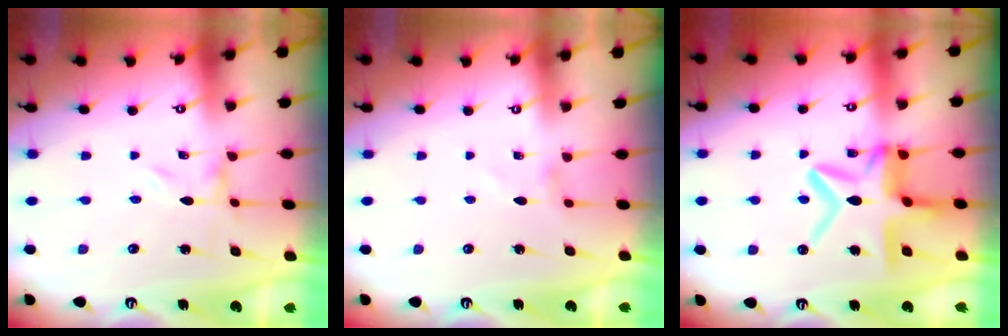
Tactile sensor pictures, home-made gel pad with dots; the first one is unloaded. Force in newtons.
{"total": 0.0}
{"total": 14.6, "press": 14.6, "slide": 1.2}